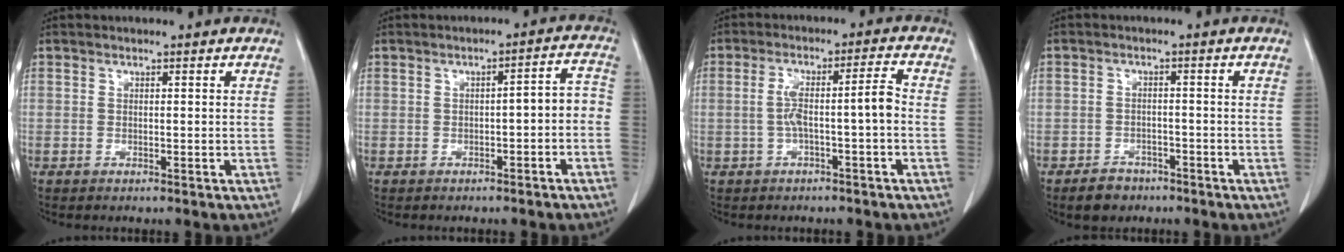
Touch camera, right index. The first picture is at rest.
{"total": 4.3, "force": [-1.7, 1.4, 3.8], "torque": [-0.045, 0.026, -0.020]}
{"total": 6.0, "force": [-1.1, 0.4, 5.9], "torque": [-0.112, 0.029, -0.013]}
{"total": 3.6, "force": [-2.6, 2.4, 0.8], "torque": [-0.017, 0.005, -0.036]}